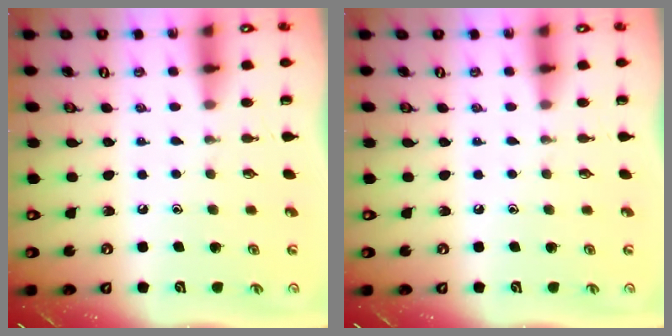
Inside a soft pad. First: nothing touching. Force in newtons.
{"total": 0.0}